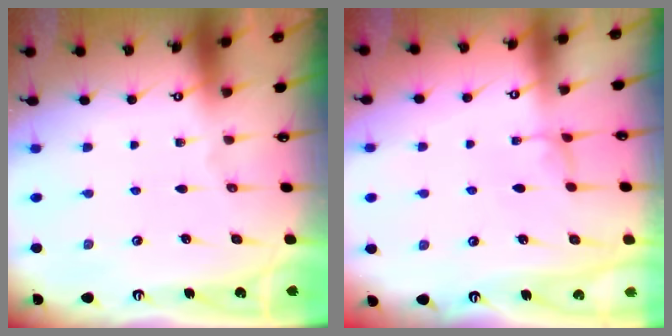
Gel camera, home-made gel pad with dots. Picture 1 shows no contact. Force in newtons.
{"total": 2.4, "press": 2.4, "slide": 0.3}